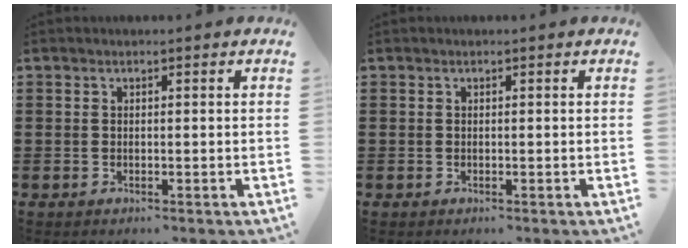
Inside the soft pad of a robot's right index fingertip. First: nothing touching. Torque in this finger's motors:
{"motor_torque": [0.00, 0.00, 0.00, 0.00]}